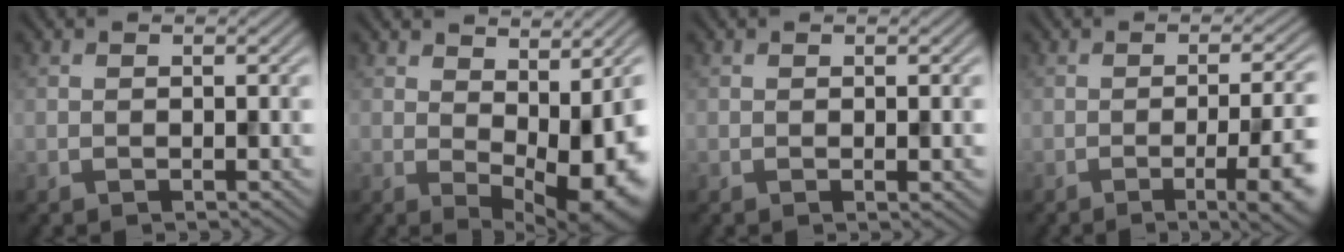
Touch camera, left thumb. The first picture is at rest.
{"total": 11.5, "force": [0.2, 4.8, 10.5], "torque": [-0.143, -0.009, 0.023]}
{"total": 0.9, "force": [0.0, 0.2, 0.9], "torque": [-0.012, -0.003, 0.000]}
{"total": 8.9, "force": [-3.1, 2.3, 8.0], "torque": [-0.103, -0.006, -0.039]}